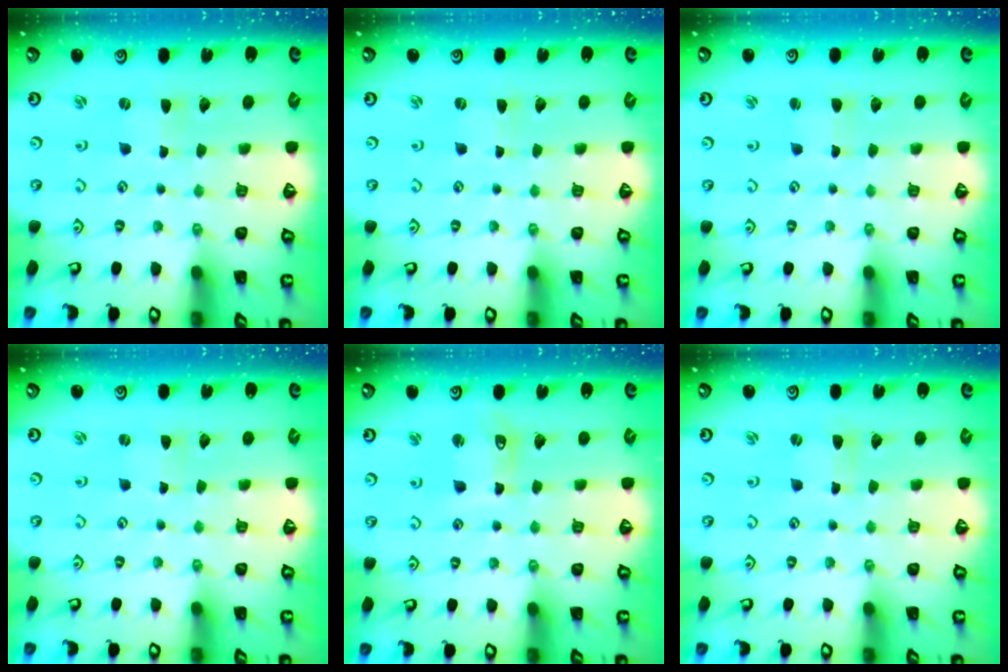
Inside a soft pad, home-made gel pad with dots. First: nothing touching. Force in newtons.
{"total": 0.0}
{"total": 1.3, "press": 1.3, "slide": 0.1}
{"total": 0.0}
{"total": 6.5, "press": 6.4, "slide": 1.2}
{"total": 0.0}